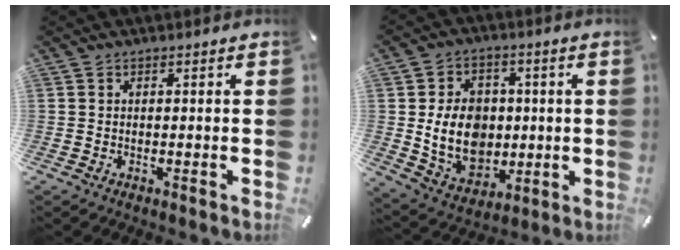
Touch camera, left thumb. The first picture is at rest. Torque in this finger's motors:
{"motor_torque": [0.26, 0.99, 1.04, -0.63, 0.43]}